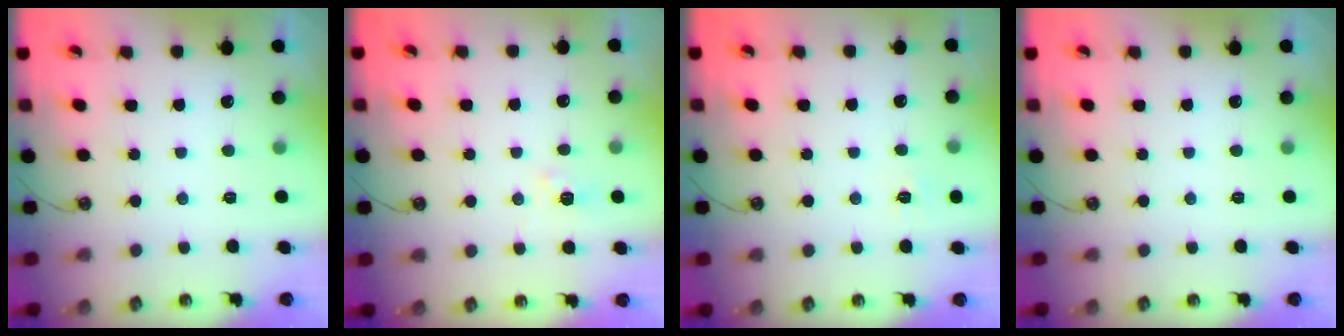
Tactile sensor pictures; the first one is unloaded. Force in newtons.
{"total": 3.9, "press": 3.8, "slide": 0.6}
{"total": 3.8, "press": 3.8, "slide": 0.5}
{"total": 0.0}